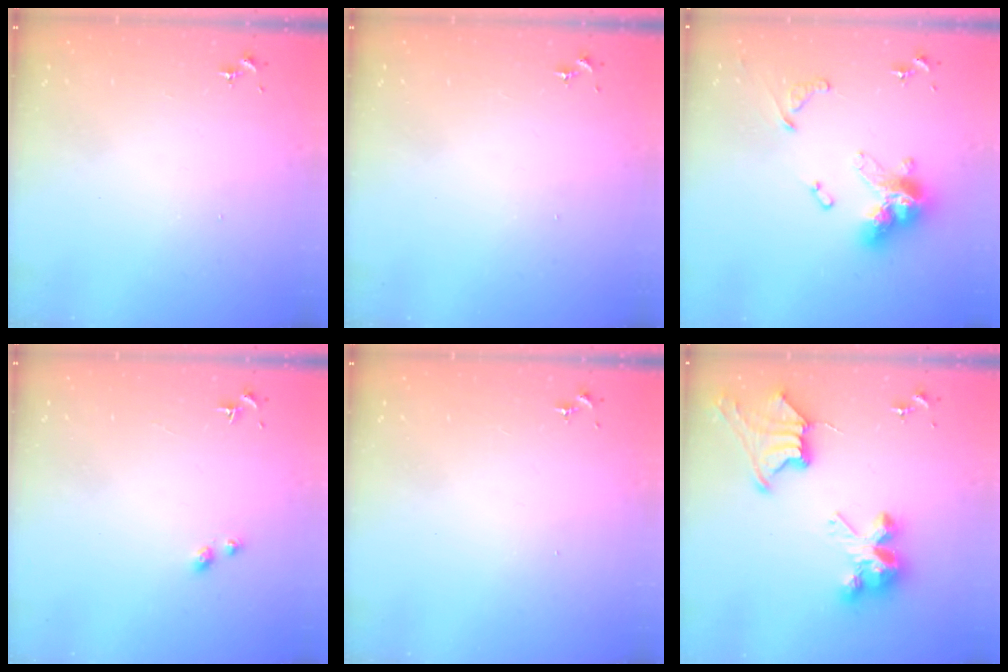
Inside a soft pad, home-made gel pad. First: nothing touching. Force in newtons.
{"total": 0.0}
{"total": 16.6, "press": 16.6, "slide": 1.5}
{"total": 3.0, "press": 3.0, "slide": 0.5}
{"total": 0.0}
{"total": 12.2, "press": 12.1, "slide": 1.0}